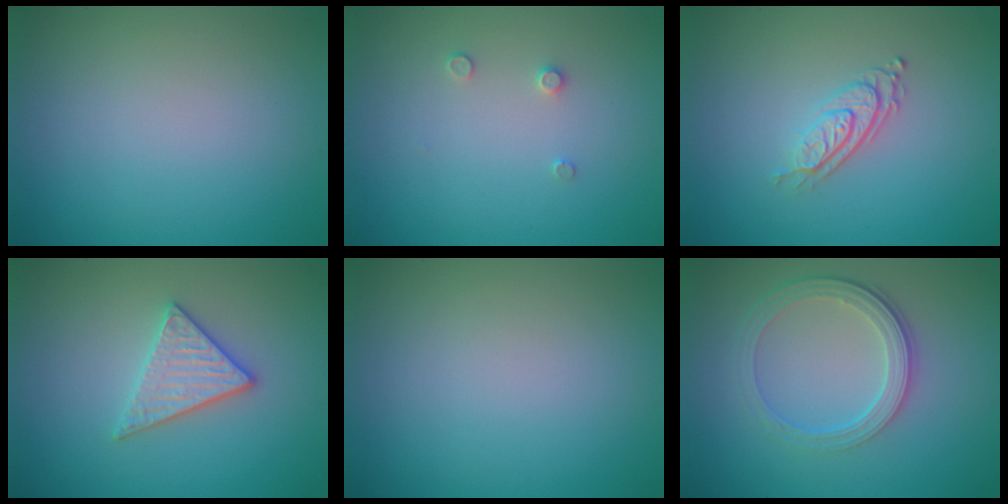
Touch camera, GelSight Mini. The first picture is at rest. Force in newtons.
{"total": 0.8, "press": 0.8, "slide": 0.0}
{"total": 2.7, "press": 2.0, "slide": 1.9}
{"total": 3.2, "press": 3.0, "slide": 1.0}
{"total": 0.0}
{"total": 4.0, "press": 2.9, "slide": 2.8}